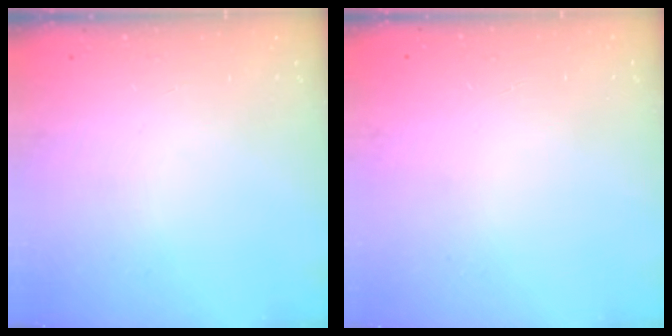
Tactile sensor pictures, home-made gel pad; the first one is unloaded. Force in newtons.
{"total": 0.0}